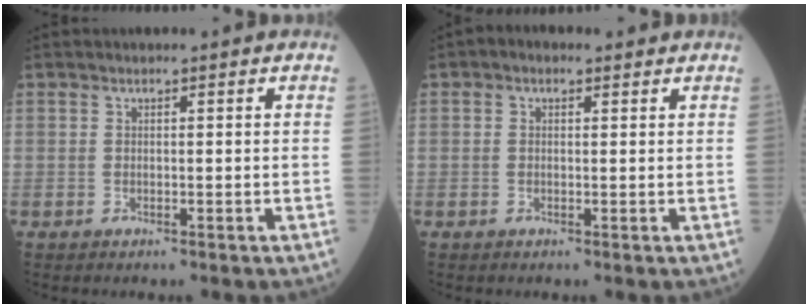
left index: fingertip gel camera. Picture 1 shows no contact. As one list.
[{"total": 1.9, "force": [1.0, 1.2, 1.1], "torque": [-0.025, 0.018, 0.014]}]